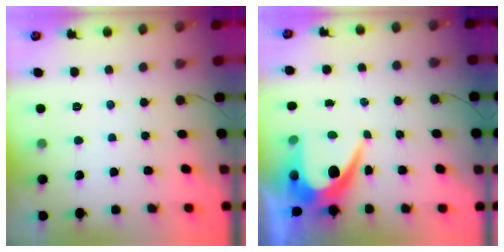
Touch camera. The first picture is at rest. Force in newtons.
{"total": 8.8, "press": 8.8, "slide": 0.6}